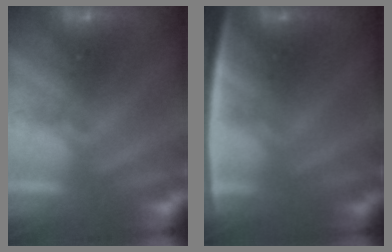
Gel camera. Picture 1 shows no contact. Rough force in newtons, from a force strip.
{"total": 2.4}